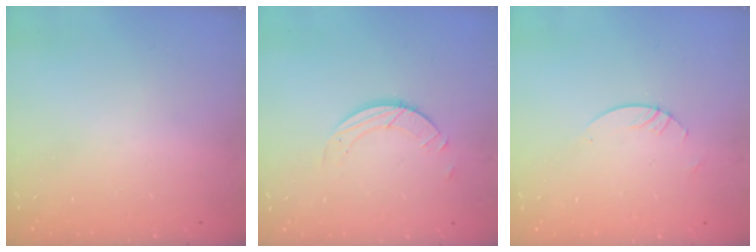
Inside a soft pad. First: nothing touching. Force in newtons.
{"total": 4.0, "press": 4.0, "slide": 0.4}
{"total": 3.0, "press": 2.9, "slide": 0.3}